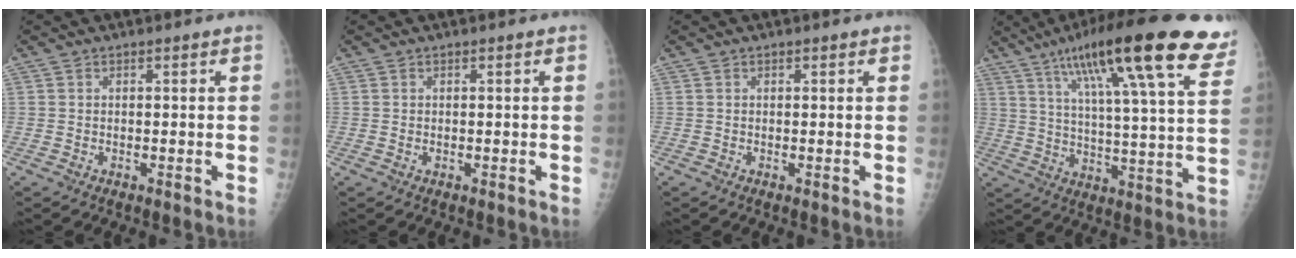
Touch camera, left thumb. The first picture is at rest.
{"total": 0.5, "force": [0.0, 0.4, 0.3], "torque": [-0.007, -0.001, 0.000]}
{"total": 0.6, "force": [0.3, 0.4, 0.2], "torque": [0.003, -0.001, 0.001]}
{"total": 26.8, "force": [16.0, 4.8, 20.9], "torque": [-0.310, -0.028, 0.230]}